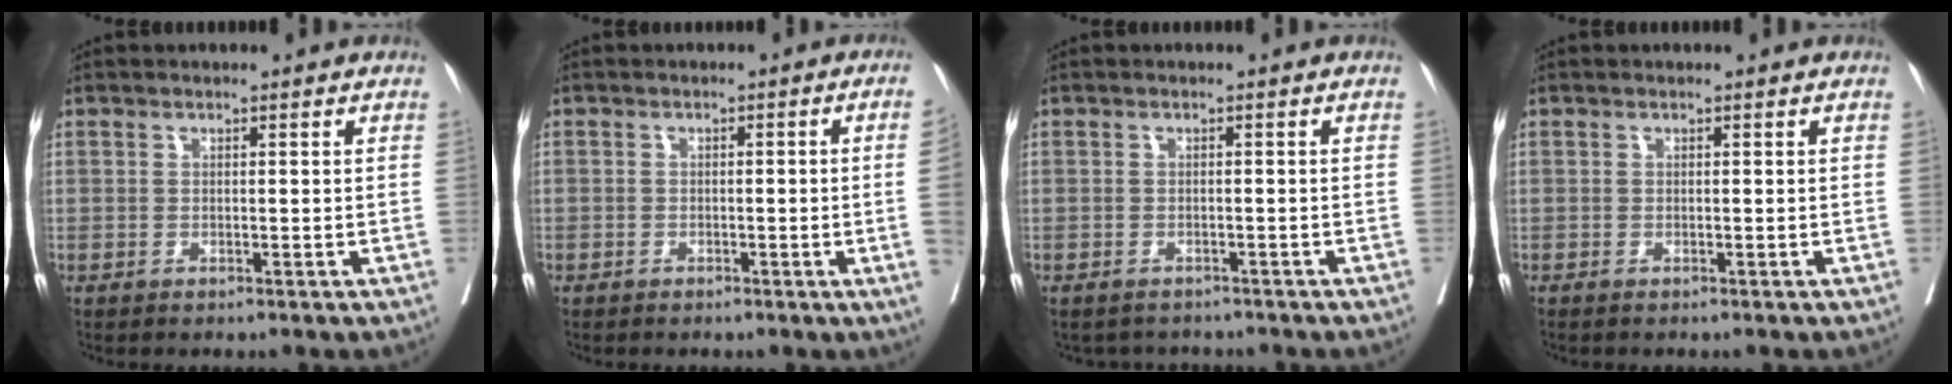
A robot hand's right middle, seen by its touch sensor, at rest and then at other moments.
{"total": 3.4, "force": [-0.7, -0.3, 3.3], "torque": [-0.043, 0.007, -0.008]}
{"total": 3.1, "force": [-2.8, 1.4, -0.1], "torque": [0.002, 0.004, -0.039]}
{"total": 0.0}